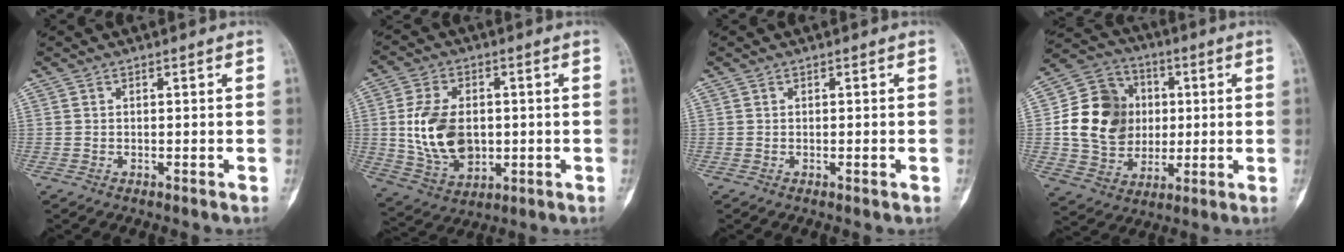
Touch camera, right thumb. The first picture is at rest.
{"total": 13.4, "force": [0.2, 8.9, 10.0], "torque": [-0.172, -0.006, 0.019]}
{"total": 0.7, "force": [-0.2, 0.1, 0.6], "torque": [-0.004, -0.002, -0.002]}
{"total": 17.4, "force": [1.6, 14.2, 9.9], "torque": [-0.148, 0.009, 0.033]}